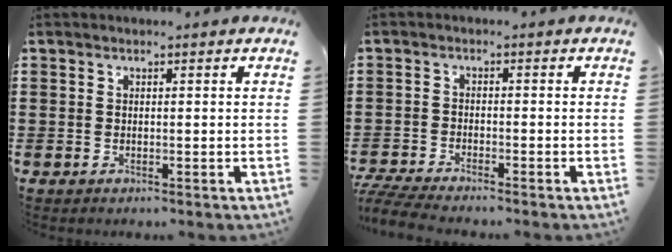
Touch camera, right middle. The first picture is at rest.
{"total": 3.9, "force": [-3.7, -0.1, 1.1], "torque": [-0.041, -0.014, -0.079]}